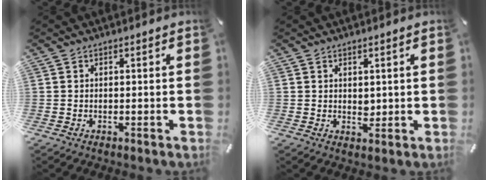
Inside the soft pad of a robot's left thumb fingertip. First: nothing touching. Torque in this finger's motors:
{"motor_torque": [0.19, 0.45, 0.15, -0.21, 0.06]}